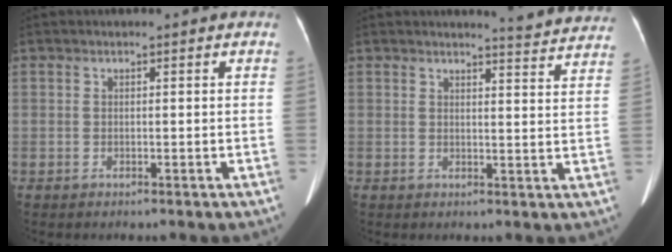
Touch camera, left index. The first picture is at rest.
{"total": 8.8, "force": [8.7, -0.1, 1.3], "torque": [-0.013, -0.037, 0.081]}